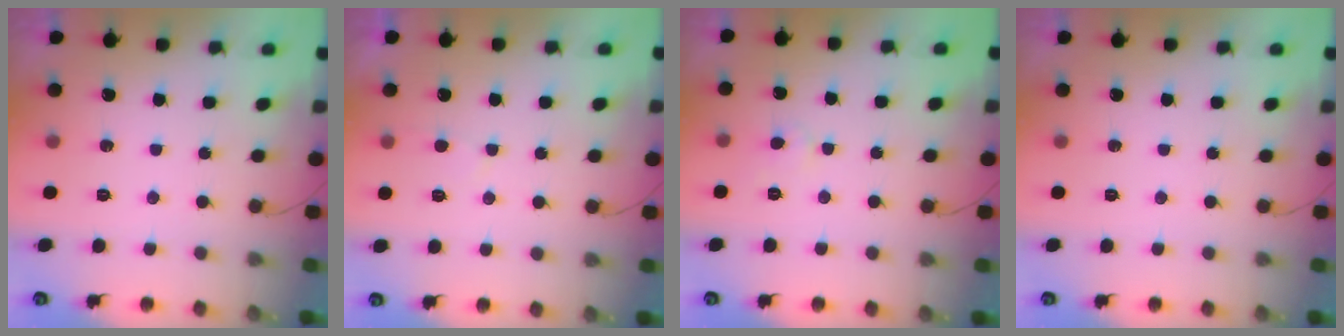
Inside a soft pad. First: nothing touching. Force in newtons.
{"total": 2.3, "press": 2.3, "slide": 0.3}
{"total": 2.9, "press": 2.9, "slide": 0.2}
{"total": 0.0}